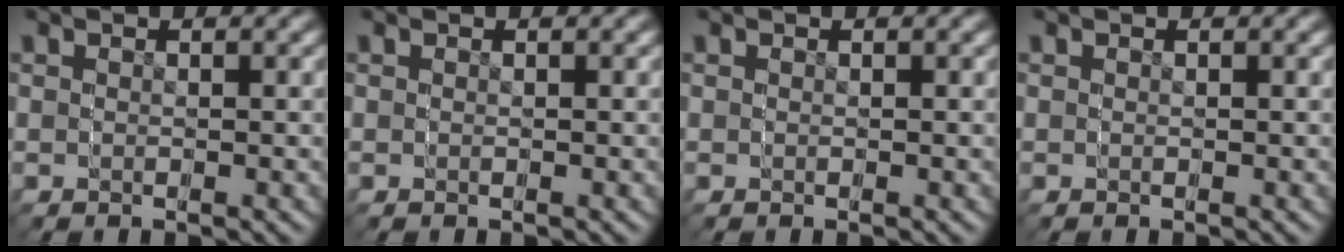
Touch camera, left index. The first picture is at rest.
{"total": 0.0}
{"total": 0.0}
{"total": 0.0}